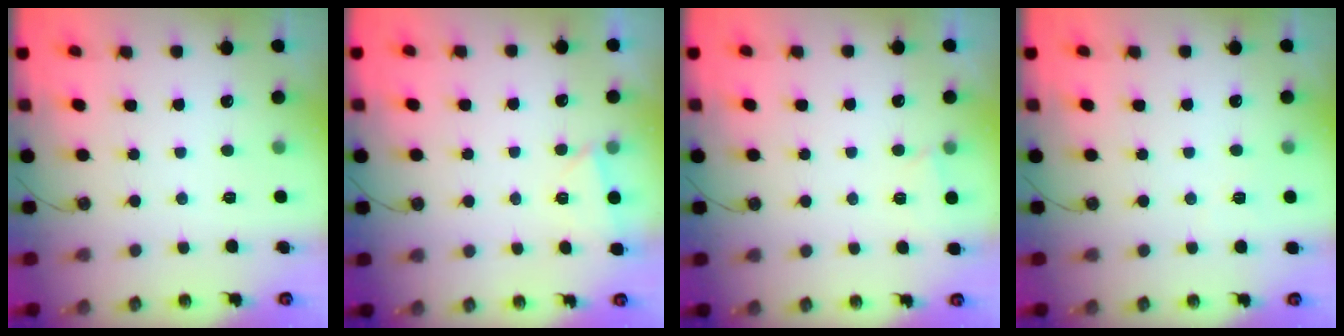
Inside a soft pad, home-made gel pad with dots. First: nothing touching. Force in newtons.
{"total": 1.9, "press": 1.8, "slide": 0.6}
{"total": 1.7, "press": 1.6, "slide": 0.4}
{"total": 2.7, "press": 2.5, "slide": 1.0}